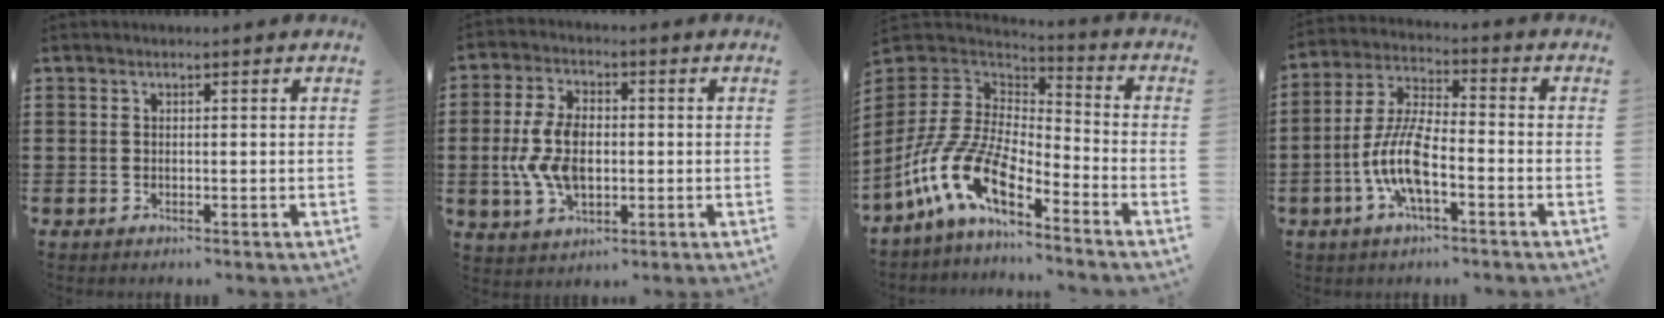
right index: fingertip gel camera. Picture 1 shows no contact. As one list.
[{"total": 8.7, "force": [-0.6, 5.1, 7.0], "torque": [-0.169, 0.003, -0.019]}, {"total": 12.1, "force": [-7.4, 4.8, 8.2], "torque": [-0.208, -0.006, -0.156]}, {"total": 8.8, "force": [-3.2, 2.8, 7.7], "torque": [-0.184, -0.009, -0.067]}]